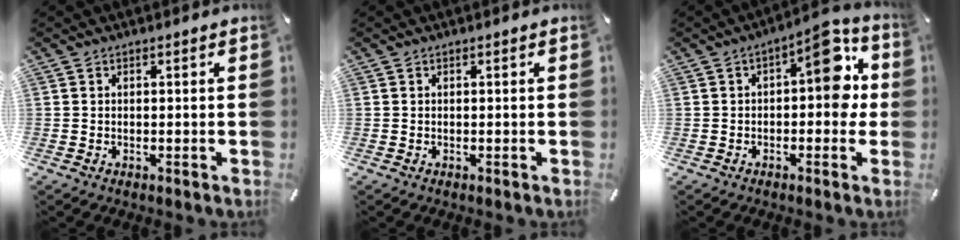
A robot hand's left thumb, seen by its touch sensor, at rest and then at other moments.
{"total": 0.0}
{"total": 11.0, "force": [2.2, 5.2, 9.4], "torque": [-0.113, -0.015, 0.029]}